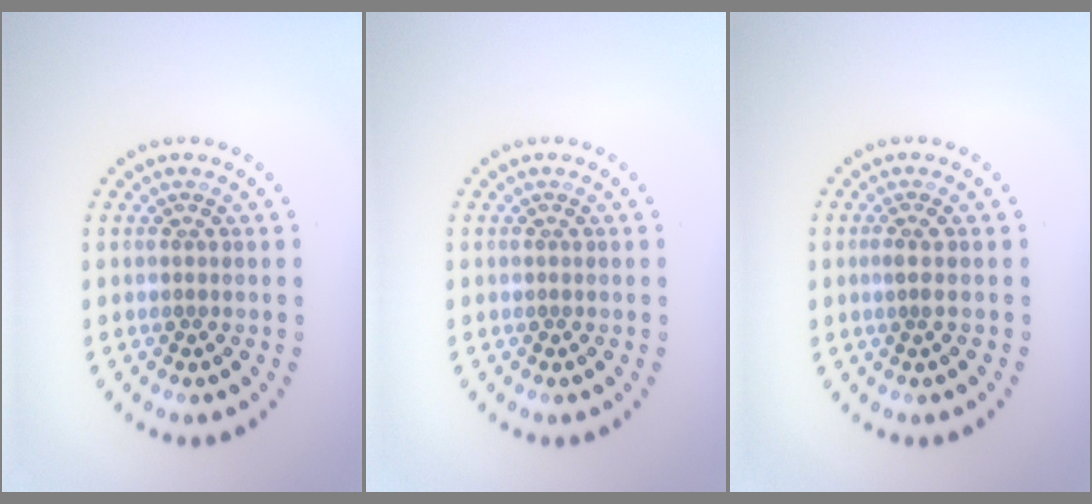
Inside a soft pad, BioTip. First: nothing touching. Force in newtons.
{"total": 0.0}
{"total": 0.9, "press": 0.6, "slide": 0.7}